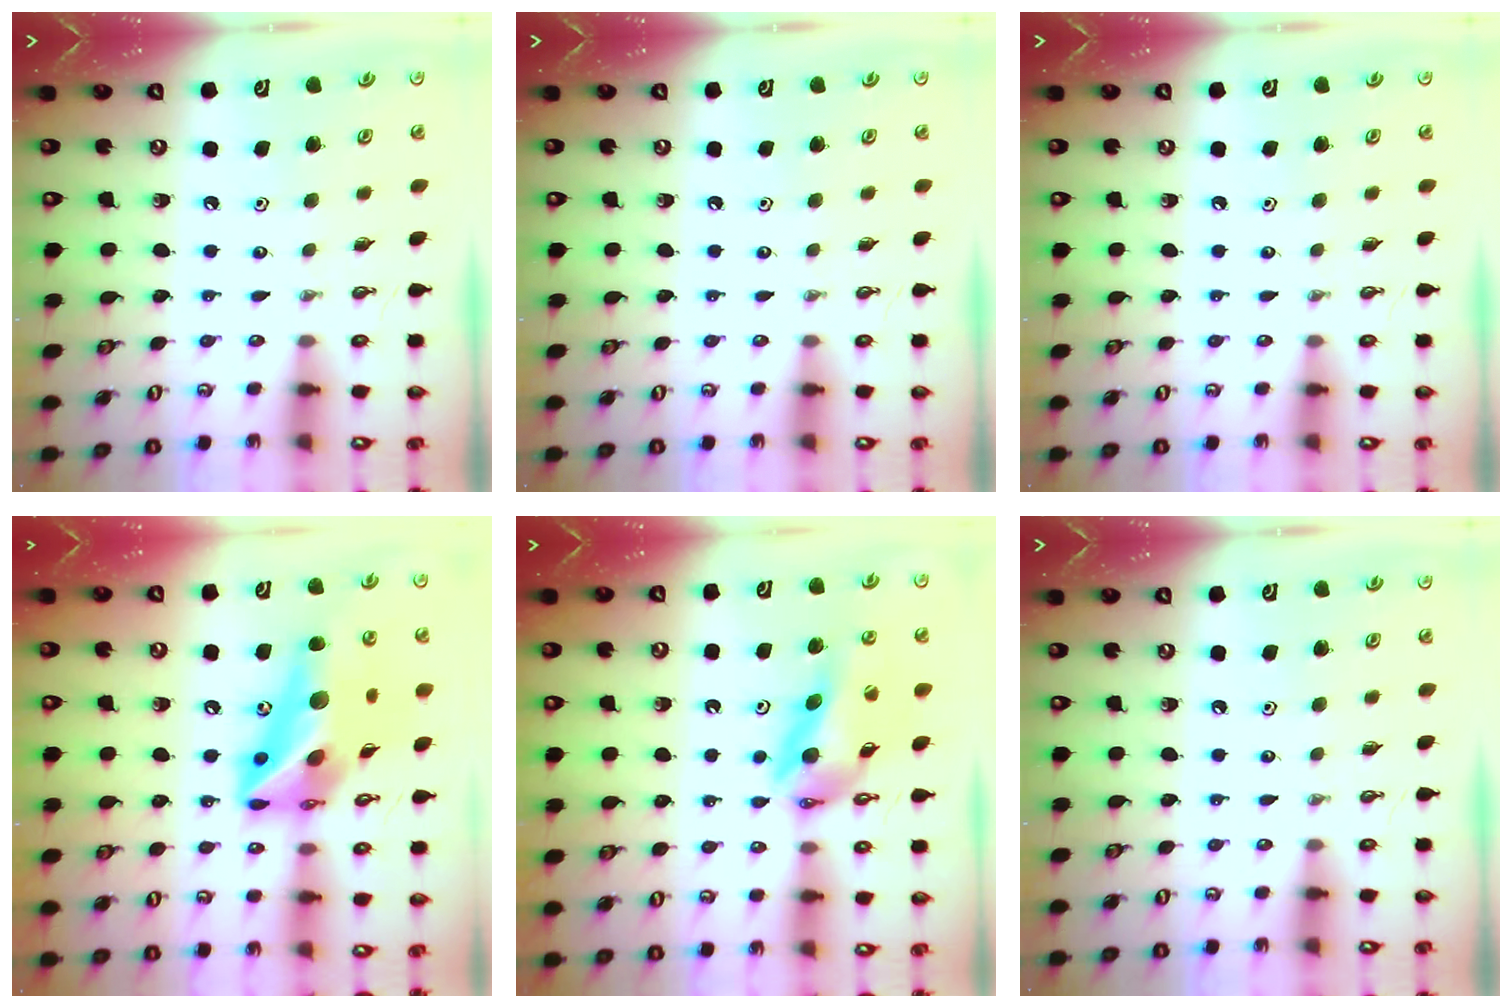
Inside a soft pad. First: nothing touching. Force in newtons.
{"total": 0.0}
{"total": 0.0}
{"total": 19.9, "press": 19.6, "slide": 3.1}
{"total": 12.6, "press": 12.5, "slide": 1.6}
{"total": 0.0}